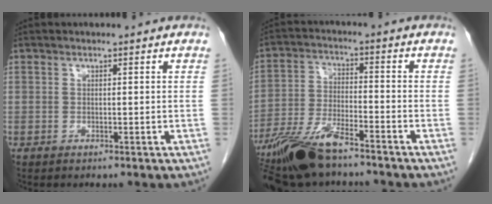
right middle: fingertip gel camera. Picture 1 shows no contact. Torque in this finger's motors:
{"motor_torque": [1.15, -0.99, 0.61, 0.15]}